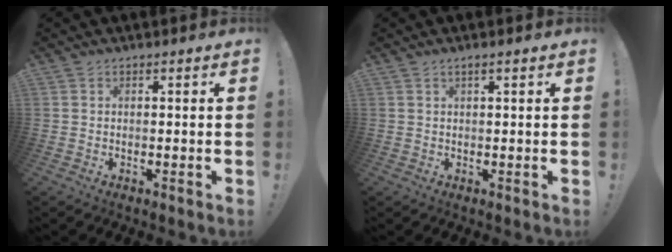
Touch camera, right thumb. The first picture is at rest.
{"total": 1.4, "force": [0.7, -0.1, 1.3], "torque": [-0.024, 0.000, 0.010]}